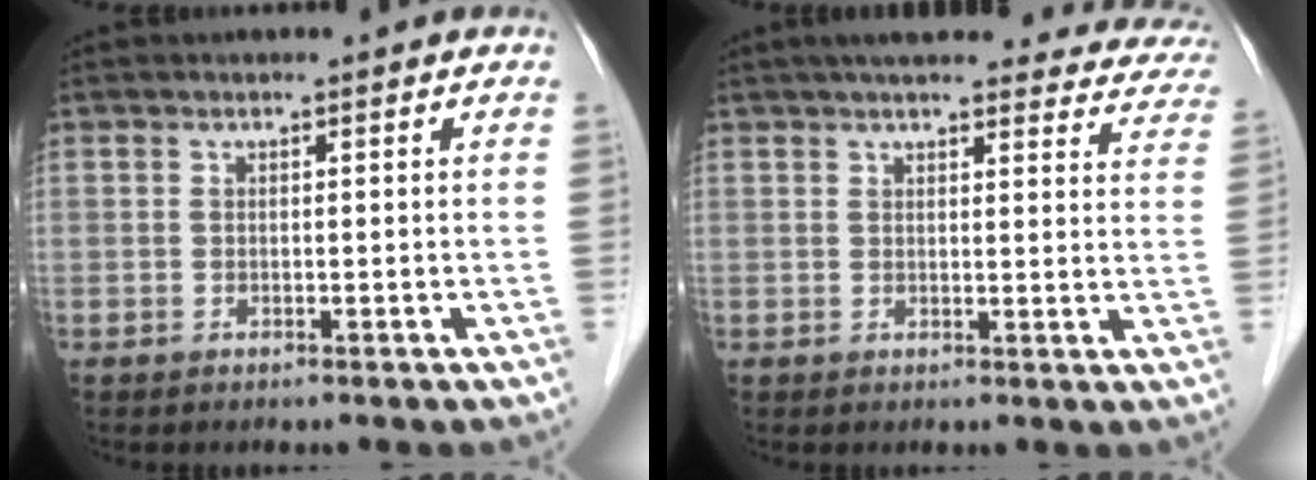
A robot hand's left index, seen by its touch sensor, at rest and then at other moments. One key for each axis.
{"total": 24.6, "fx": 22.1, "fy": 5.3, "fz": 9.4, "tx": -0.119, "ty": -0.011, "tz": 0.247}